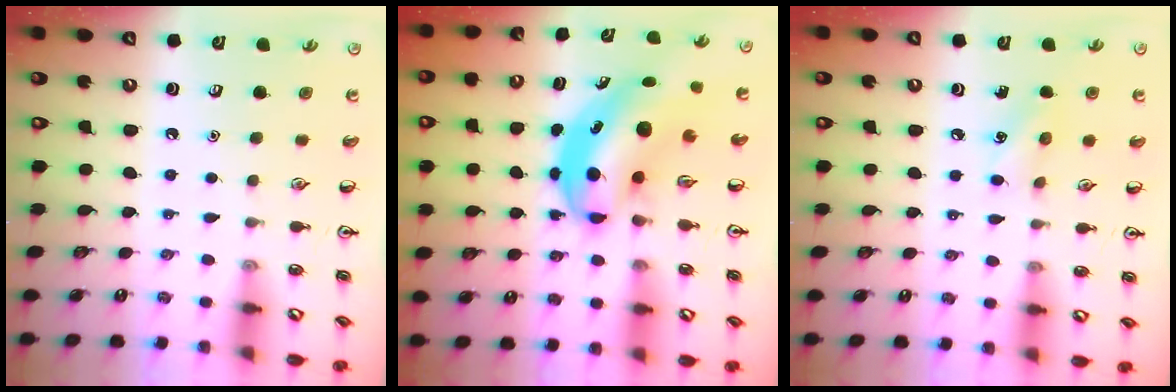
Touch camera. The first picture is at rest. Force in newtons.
{"total": 7.2, "press": 7.0, "slide": 1.7}
{"total": 6.0, "press": 5.8, "slide": 1.7}